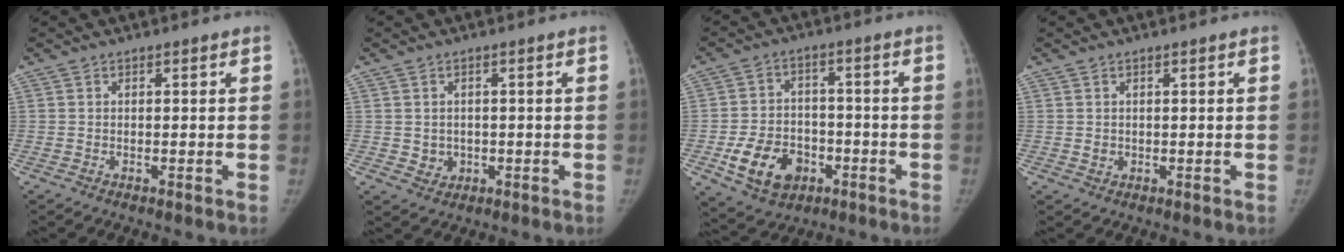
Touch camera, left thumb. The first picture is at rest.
{"total": 2.9, "force": [-0.3, 2.7, 1.1], "torque": [-0.005, 0.001, 0.004]}
{"total": 11.8, "force": [-4.5, 8.8, 6.5], "torque": [-0.086, 0.022, -0.067]}
{"total": 1.1, "force": [0.2, 0.9, 0.6], "torque": [-0.006, -0.001, 0.007]}